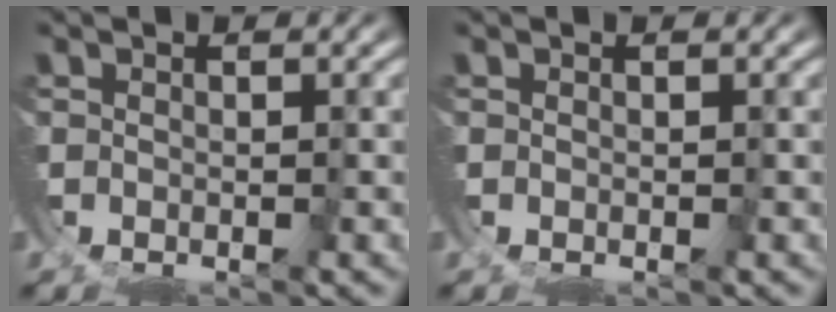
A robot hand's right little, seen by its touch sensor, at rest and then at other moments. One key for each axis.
{"total": 0.0}